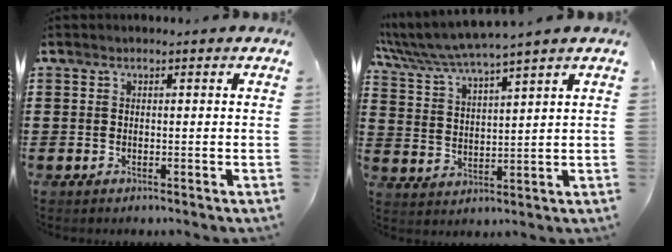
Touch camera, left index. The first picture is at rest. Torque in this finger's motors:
{"motor_torque": [1.08, 1.06, 0.83, 0.21]}